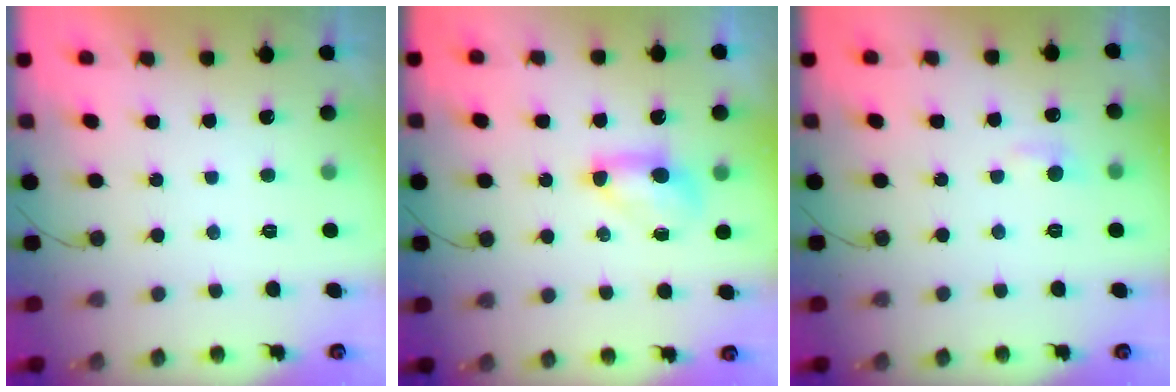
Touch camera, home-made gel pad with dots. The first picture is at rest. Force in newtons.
{"total": 7.0, "press": 6.9, "slide": 1.1}
{"total": 5.3, "press": 5.2, "slide": 0.6}